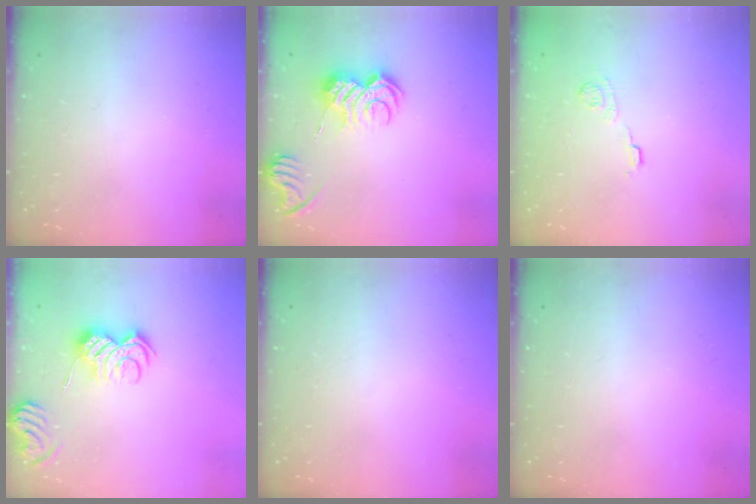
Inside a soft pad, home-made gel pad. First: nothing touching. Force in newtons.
{"total": 9.8, "press": 9.8, "slide": 0.2}
{"total": 8.7, "press": 8.6, "slide": 1.3}
{"total": 9.6, "press": 9.6, "slide": 0.5}
{"total": 0.0}
{"total": 0.0}